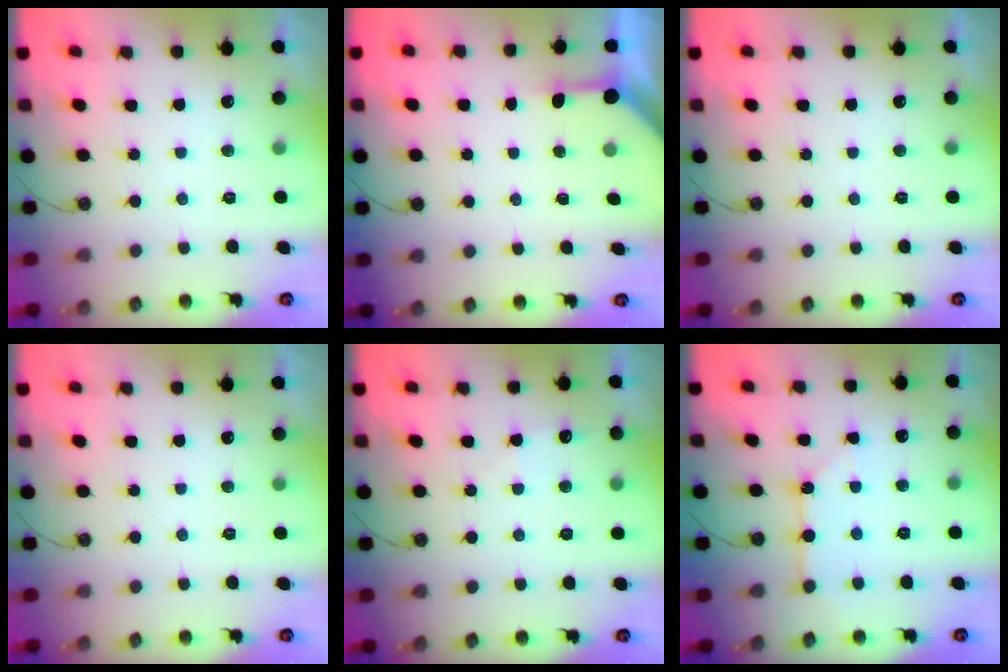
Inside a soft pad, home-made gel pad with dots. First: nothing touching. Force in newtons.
{"total": 2.7, "press": 2.6, "slide": 0.3}
{"total": 0.0}
{"total": 0.0}
{"total": 4.9, "press": 4.9, "slide": 0.7}
{"total": 2.7, "press": 2.6, "slide": 0.3}